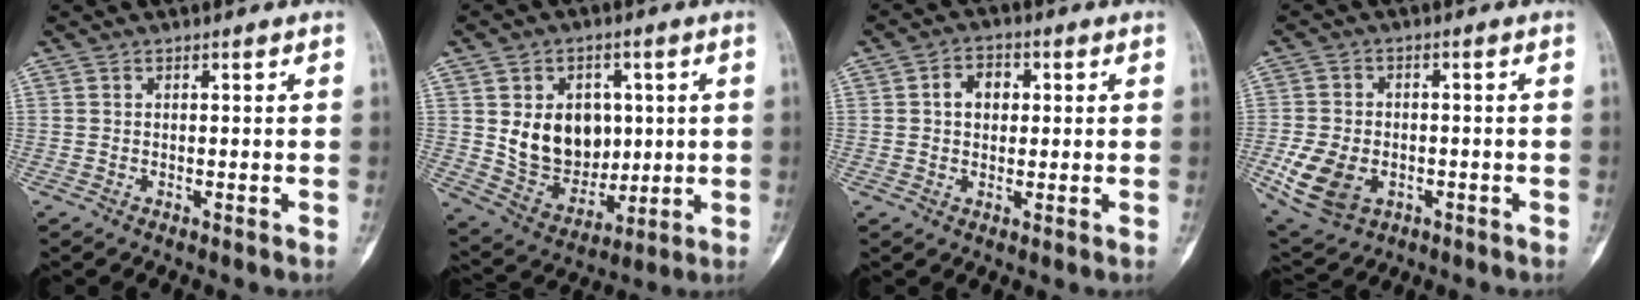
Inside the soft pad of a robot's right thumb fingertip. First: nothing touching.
{"total": 14.1, "force": [2.1, 11.0, 8.6], "torque": [-0.089, -0.015, 0.057]}
{"total": 5.1, "force": [0.9, 3.8, 3.2], "torque": [-0.035, 0.010, 0.011]}
{"total": 10.3, "force": [-3.1, 7.3, 6.5], "torque": [-0.122, 0.007, -0.046]}